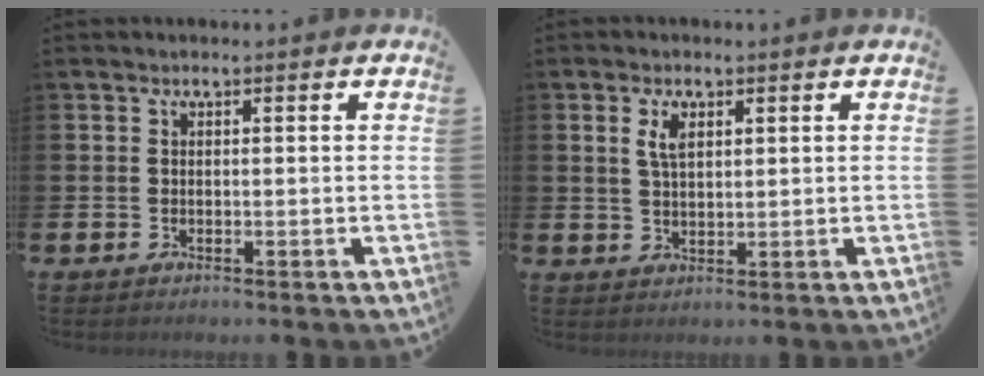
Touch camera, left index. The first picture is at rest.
{"total": 3.0, "force": [1.7, 1.4, 1.9], "torque": [-0.019, -0.005, 0.026]}